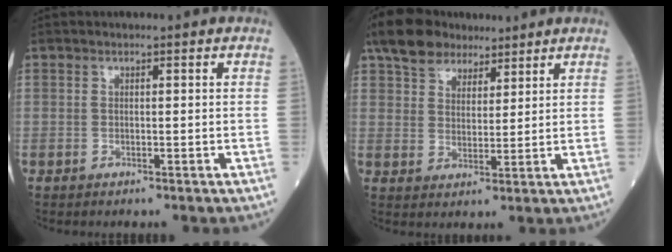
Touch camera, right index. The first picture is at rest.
{"total": 9.0, "force": [6.7, 4.9, 3.3], "torque": [-0.060, 0.029, 0.120]}